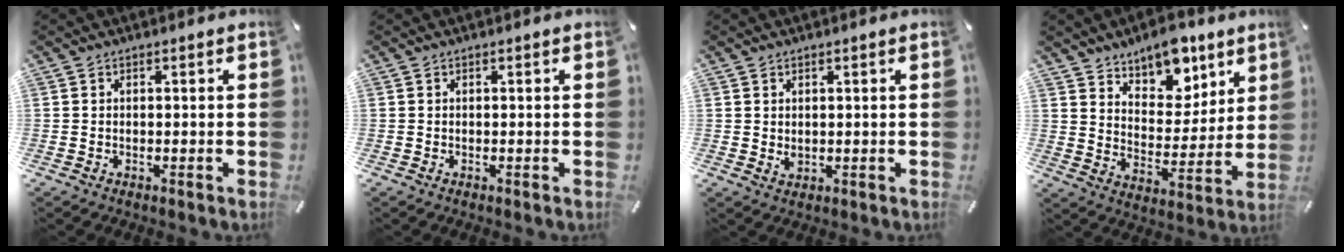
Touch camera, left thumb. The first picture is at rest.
{"total": 0.0}
{"total": 1.5, "force": [0.7, 1.1, 0.7], "torque": [-0.014, 0.002, 0.013]}
{"total": 11.3, "force": [9.3, 6.1, 2.4], "torque": [-0.029, -0.078, 0.169]}